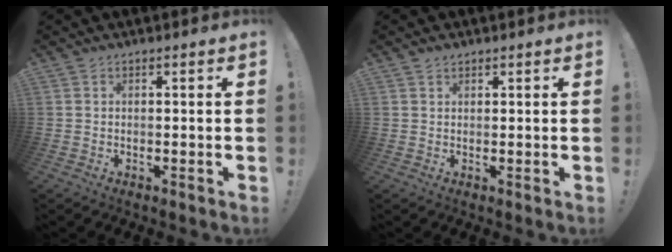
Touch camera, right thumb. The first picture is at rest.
{"total": 1.1, "force": [0.9, 0.6, 0.3], "torque": [-0.005, -0.002, 0.018]}